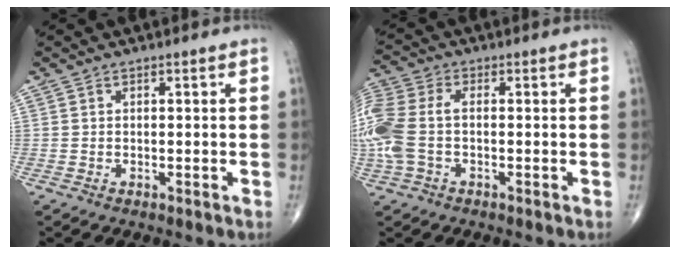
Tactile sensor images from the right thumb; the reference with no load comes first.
{"total": 12.4, "force": [-1.0, 7.4, 9.9], "torque": [-0.275, 0.021, -0.018]}